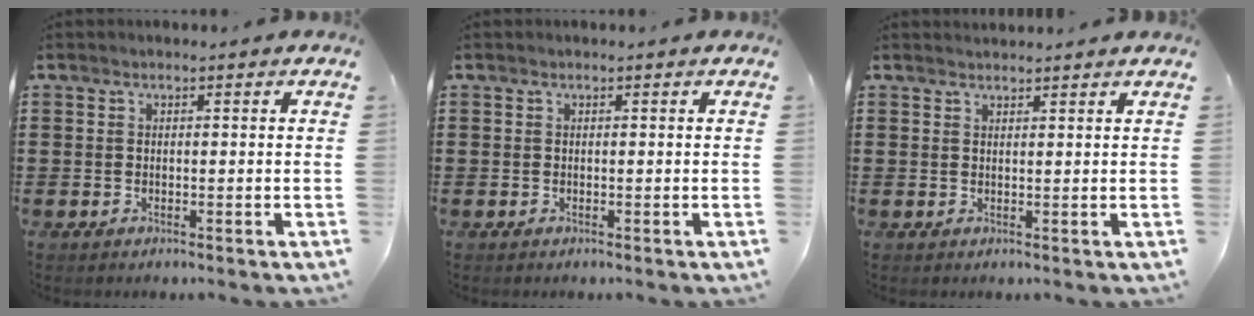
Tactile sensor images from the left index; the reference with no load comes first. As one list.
[{"total": 0.0}, {"total": 1.1, "force": [1.1, -0.1, 0.0], "torque": [-0.003, -0.002, 0.024]}]